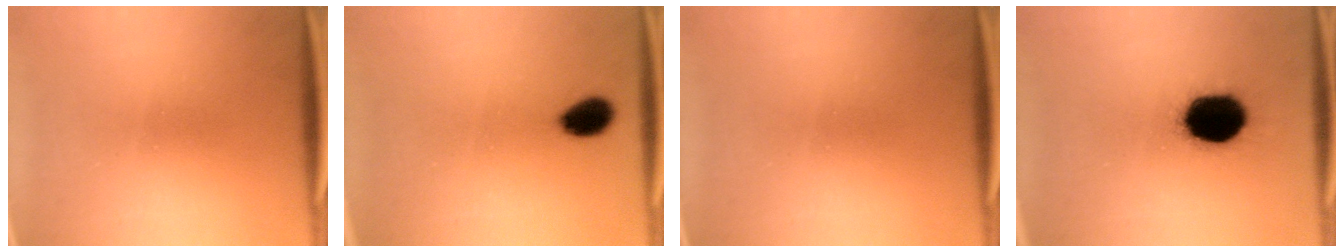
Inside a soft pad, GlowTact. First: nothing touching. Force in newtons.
{"total": 5.5}
{"total": 0.0}
{"total": 15.6}